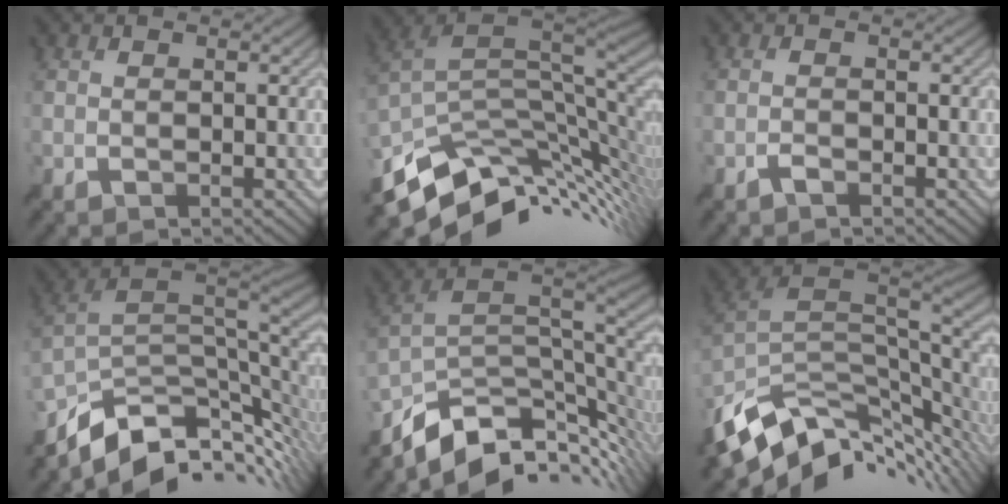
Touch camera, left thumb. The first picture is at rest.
{"total": 13.3, "force": [-4.6, 7.5, 10.0], "torque": [-0.216, -0.025, -0.074]}
{"total": 1.0, "force": [-0.9, 0.2, 0.4], "torque": [-0.004, 0.001, -0.019]}
{"total": 12.5, "force": [-4.7, 6.8, 9.4], "torque": [-0.201, -0.024, -0.075]}
{"total": 11.7, "force": [-5.1, 6.2, 8.4], "torque": [-0.183, -0.022, -0.084]}
{"total": 12.4, "force": [-5.2, 6.3, 9.3], "torque": [-0.205, -0.034, -0.078]}